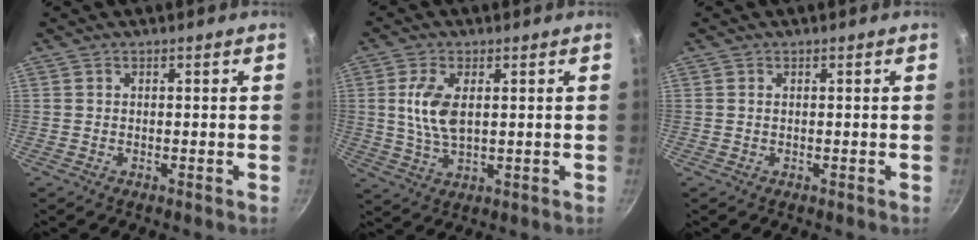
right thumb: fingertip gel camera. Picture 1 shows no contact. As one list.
[{"total": 8.1, "force": [1.4, 4.2, 6.8], "torque": [-0.134, -0.004, 0.029]}, {"total": 0.0}]